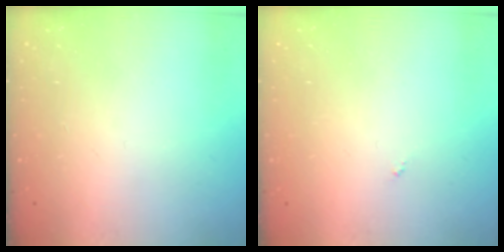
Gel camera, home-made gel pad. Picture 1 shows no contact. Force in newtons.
{"total": 0.0}